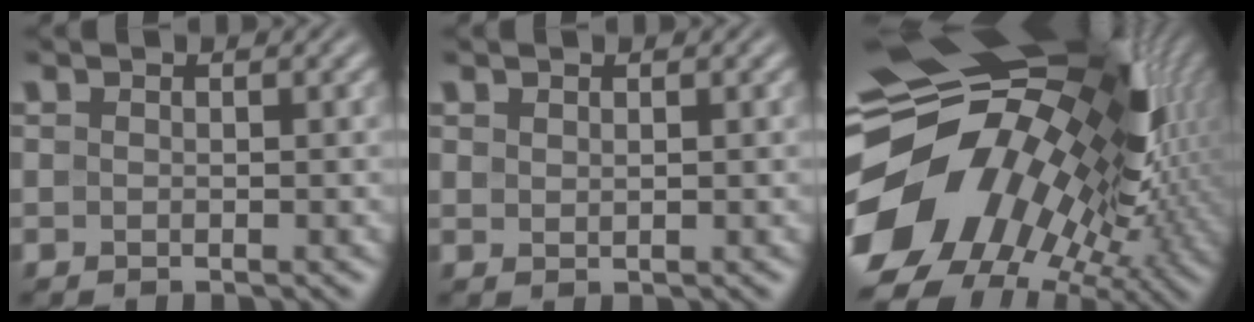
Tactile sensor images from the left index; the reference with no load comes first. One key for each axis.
{"total": 0.7, "fx": 0.5, "fy": 0.2, "fz": 0.3, "tx": -0.010, "ty": 0.001, "tz": 0.011}
{"total": 19.5, "fx": -1.5, "fy": 13.7, "fz": 13.8, "tx": -0.230, "ty": -0.011, "tz": -0.015}